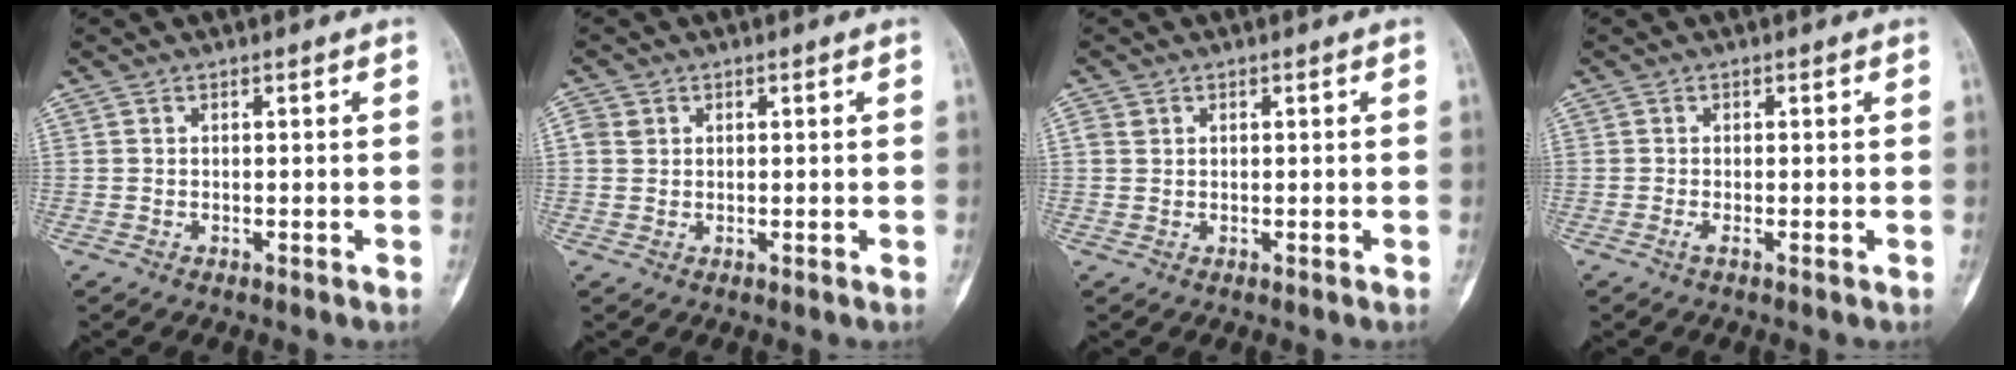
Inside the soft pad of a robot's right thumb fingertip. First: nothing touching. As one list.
[{"total": 2.4, "force": [0.8, 2.0, 1.0], "torque": [-0.015, 0.000, 0.017]}, {"total": 1.6, "force": [0.6, 1.3, 0.7], "torque": [-0.008, 0.000, 0.013]}, {"total": 0.7, "force": [-0.3, 0.0, 0.6], "torque": [-0.020, -0.003, -0.008]}]